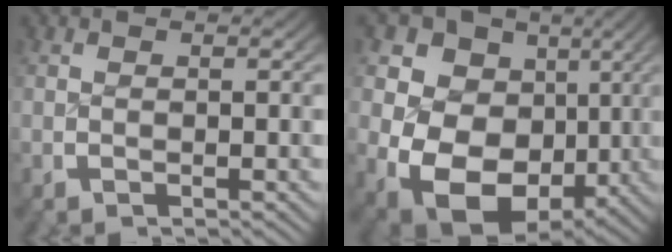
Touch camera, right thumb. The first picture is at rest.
{"total": 17.1, "force": [-3.0, 13.4, 10.1], "torque": [-0.207, -0.061, -0.041]}